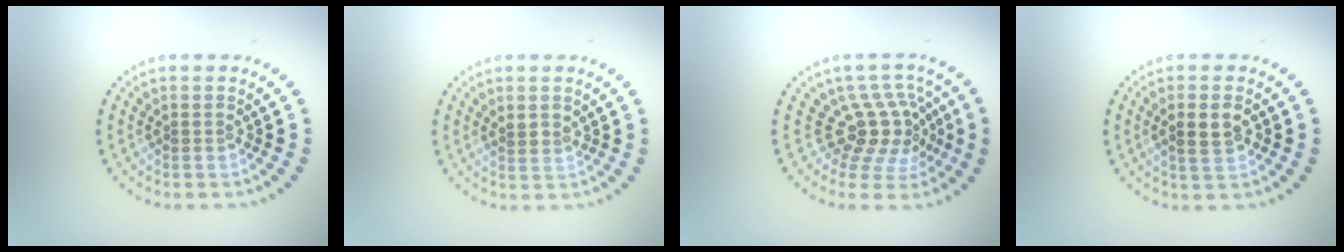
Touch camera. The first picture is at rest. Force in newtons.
{"total": 1.0, "press": 0.7, "slide": 0.7}
{"total": 4.1, "press": 2.8, "slide": 3.1}
{"total": 2.6, "press": 2.5, "slide": 0.3}